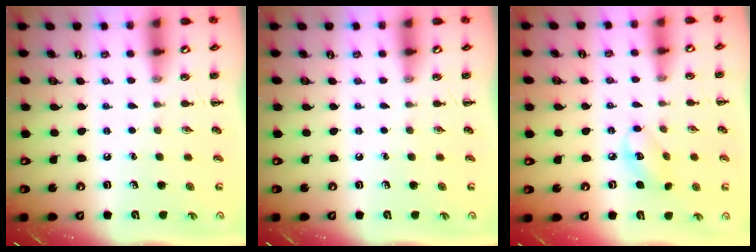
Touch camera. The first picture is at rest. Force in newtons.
{"total": 0.0}
{"total": 6.5, "press": 6.4, "slide": 0.7}